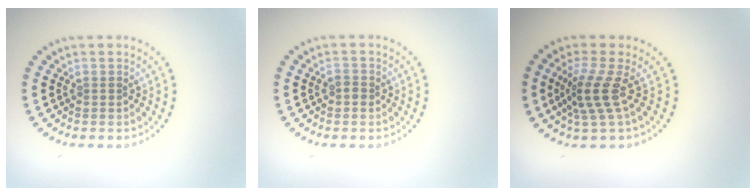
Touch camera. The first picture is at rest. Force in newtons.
{"total": 0.9, "press": 0.8, "slide": 0.3}
{"total": 3.1, "press": 2.2, "slide": 2.1}